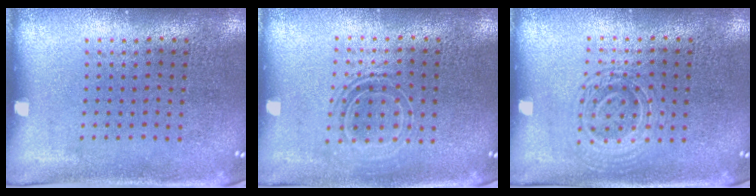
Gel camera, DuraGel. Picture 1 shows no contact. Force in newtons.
{"total": 1.6, "press": 1.2, "slide": 1.0}
{"total": 1.4, "press": 1.4, "slide": 0.3}